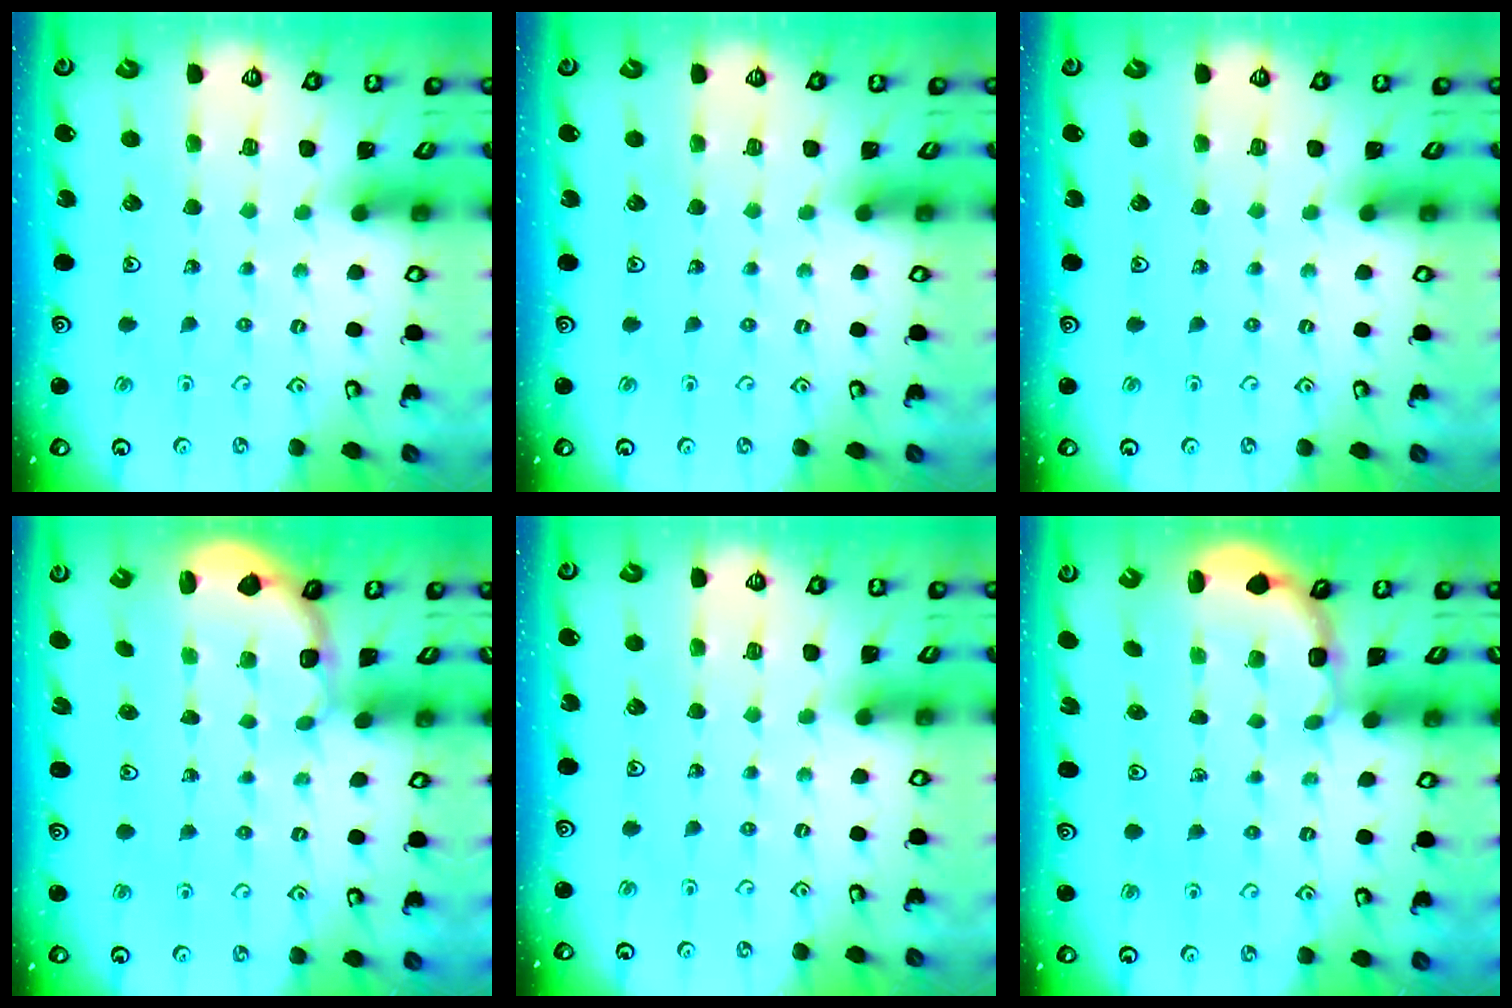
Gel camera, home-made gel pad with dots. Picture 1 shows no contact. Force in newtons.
{"total": 0.0}
{"total": 0.0}
{"total": 2.7, "press": 2.2, "slide": 1.5}
{"total": 0.0}
{"total": 3.1, "press": 2.5, "slide": 1.9}